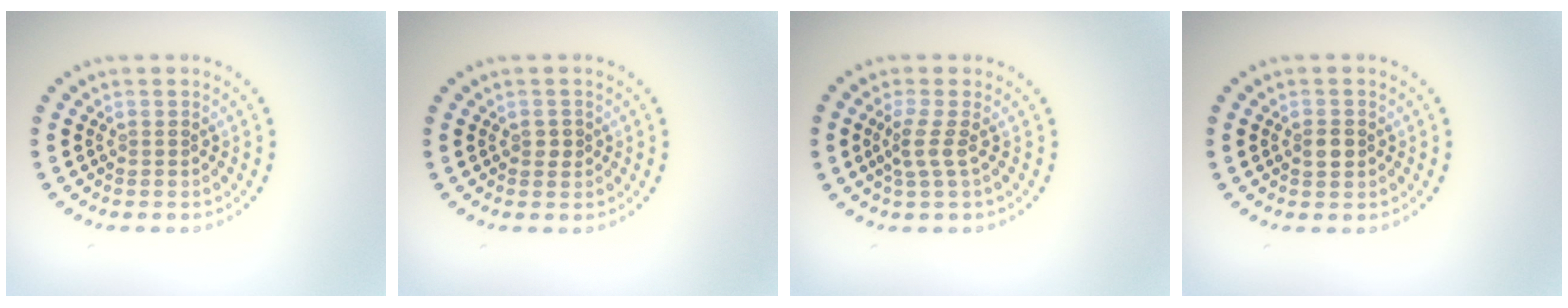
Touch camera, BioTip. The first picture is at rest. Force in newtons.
{"total": 1.0, "press": 1.0, "slide": 0.2}
{"total": 1.8, "press": 1.3, "slide": 1.2}
{"total": 1.5, "press": 1.5, "slide": 0.3}